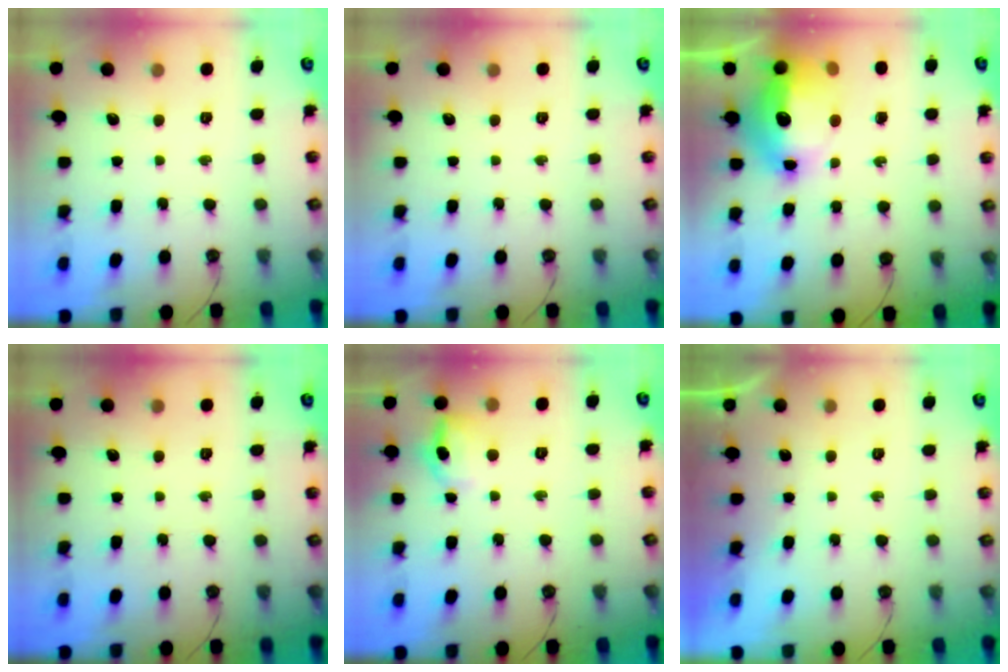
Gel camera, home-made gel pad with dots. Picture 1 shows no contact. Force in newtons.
{"total": 0.0}
{"total": 17.7, "press": 17.6, "slide": 2.0}
{"total": 0.0}
{"total": 10.6, "press": 10.5, "slide": 1.5}
{"total": 0.0}